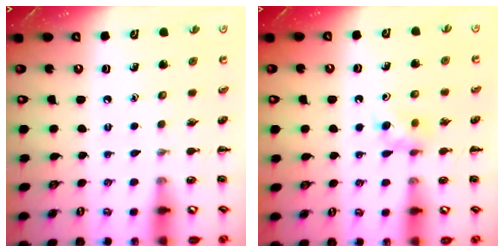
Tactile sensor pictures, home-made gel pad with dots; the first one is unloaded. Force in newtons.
{"total": 6.2, "press": 5.7, "slide": 2.3}